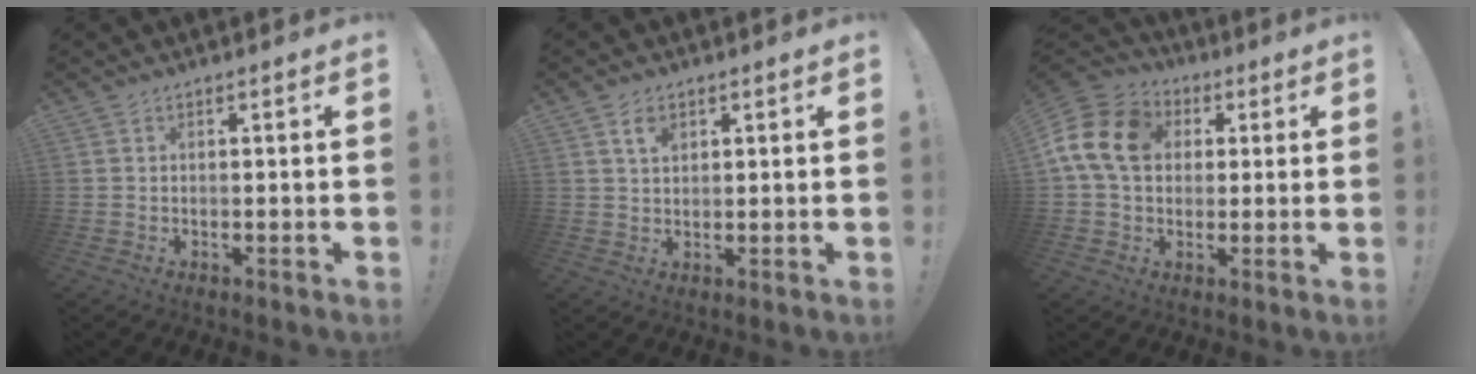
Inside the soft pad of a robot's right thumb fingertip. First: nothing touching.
{"total": 3.9, "force": [2.0, 2.3, 2.4], "torque": [-0.031, -0.007, 0.032]}
{"total": 15.9, "force": [3.3, 12.3, 9.5], "torque": [-0.169, 0.009, 0.065]}